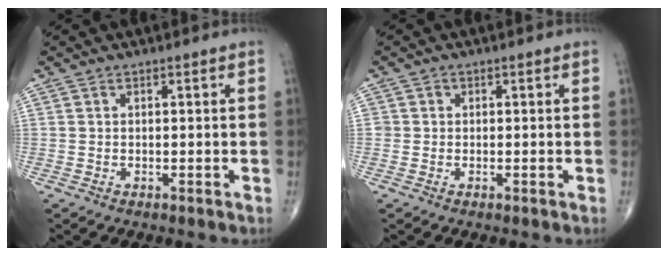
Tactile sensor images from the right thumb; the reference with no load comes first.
{"total": 1.1, "force": [0.0, 1.1, 0.1], "torque": [0.007, 0.004, -0.001]}